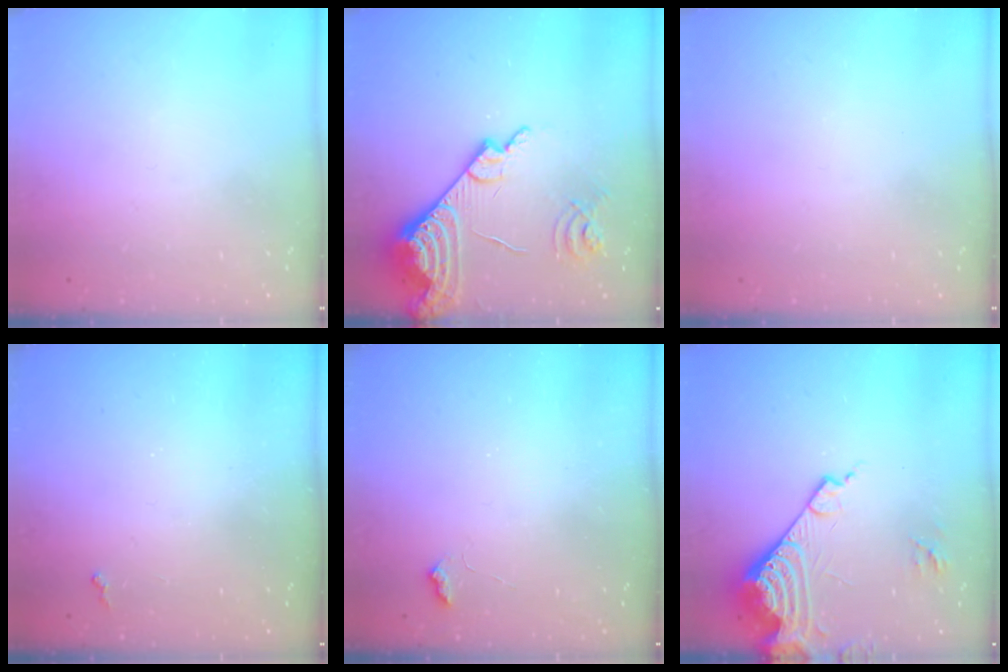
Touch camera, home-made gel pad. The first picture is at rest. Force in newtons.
{"total": 17.7, "press": 17.7, "slide": 1.8}
{"total": 0.0}
{"total": 2.3, "press": 2.3, "slide": 0.5}
{"total": 3.0, "press": 3.0, "slide": 0.5}
{"total": 17.3, "press": 17.1, "slide": 2.2}